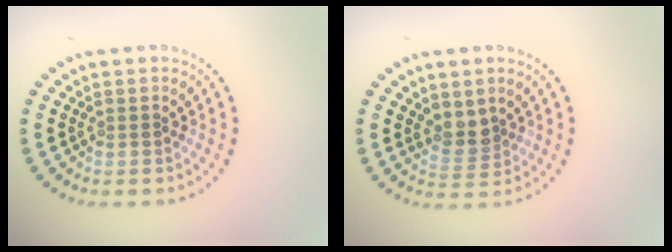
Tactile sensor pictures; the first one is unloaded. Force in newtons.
{"total": 2.1, "press": 1.6, "slide": 1.4}